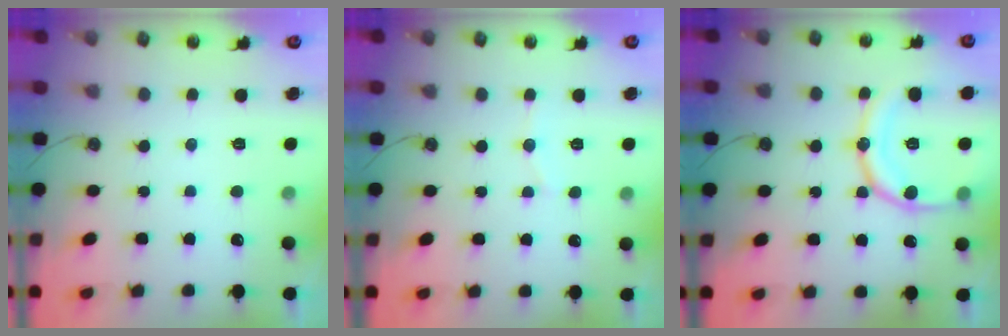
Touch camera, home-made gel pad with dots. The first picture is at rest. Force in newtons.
{"total": 3.9, "press": 3.9, "slide": 0.5}
{"total": 15.9, "press": 15.8, "slide": 1.8}